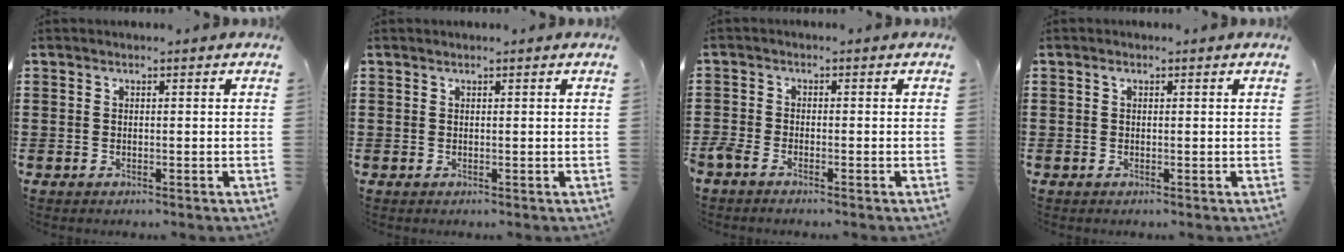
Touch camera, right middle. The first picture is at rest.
{"total": 0.6, "force": [0.5, -0.1, 0.2], "torque": [-0.004, -0.001, 0.010]}
{"total": 1.5, "force": [-1.3, 0.4, 0.8], "torque": [-0.031, -0.005, -0.030]}
{"total": 0.7, "force": [0.4, 0.3, 0.5], "torque": [-0.010, 0.003, 0.006]}